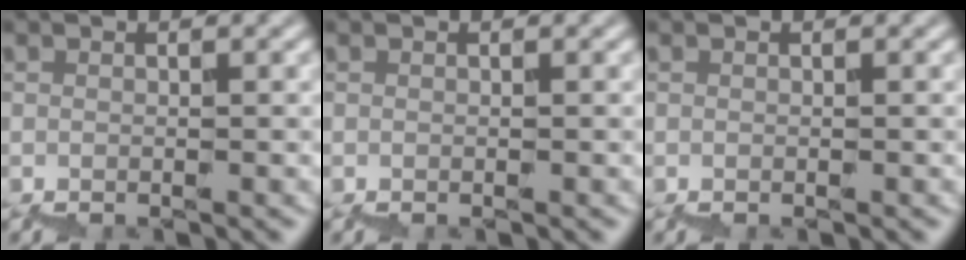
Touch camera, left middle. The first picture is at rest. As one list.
[{"total": 0.0}, {"total": 0.0}]